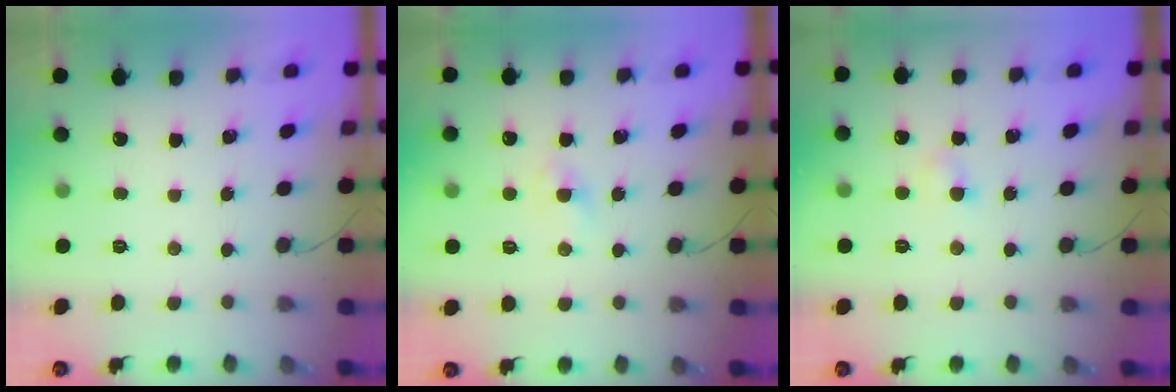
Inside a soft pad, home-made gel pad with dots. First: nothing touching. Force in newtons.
{"total": 0.7, "press": 0.6, "slide": 0.5}
{"total": 2.5, "press": 2.4, "slide": 0.9}